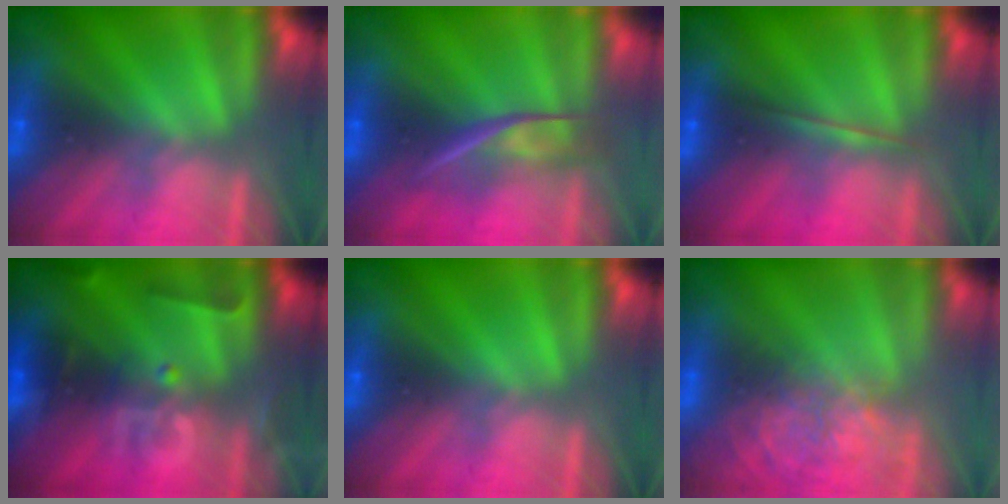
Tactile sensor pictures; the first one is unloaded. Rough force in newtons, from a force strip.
{"total": 2.4}
{"total": 1.7}
{"total": 2.9}
{"total": 0.0}
{"total": 3.8}